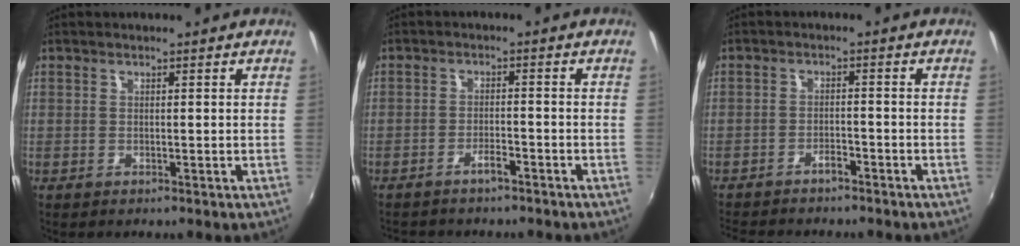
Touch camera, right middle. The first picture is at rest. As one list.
[{"total": 2.7, "force": [-2.3, 0.6, 1.3], "torque": [-0.037, 0.004, -0.039]}, {"total": 5.5, "force": [-5.0, 1.3, 2.0], "torque": [-0.056, -0.005, -0.079]}]